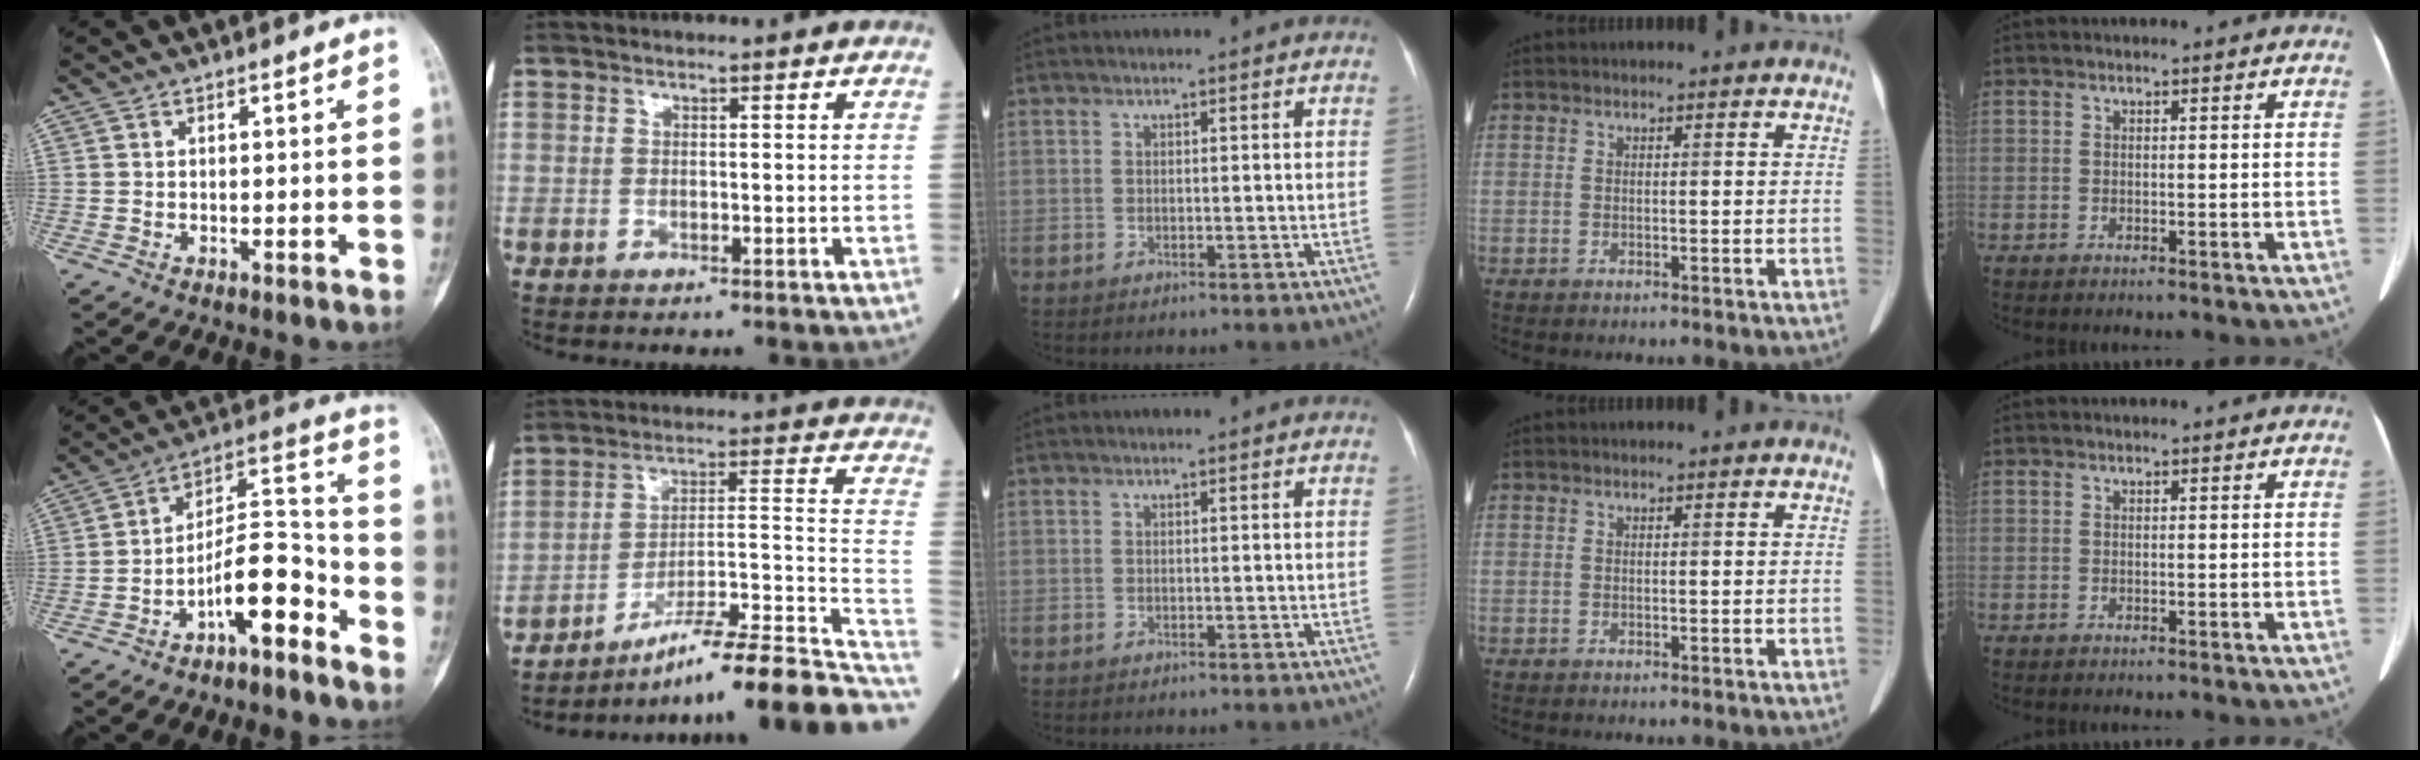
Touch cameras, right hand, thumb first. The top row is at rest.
{"thumb": {"total": 11.9, "force": [-6.7, 4.2, 8.9], "torque": [-0.144, 0.084, -0.113]}, "index": {"total": 21.1, "force": [-15.4, 0.8, 14.4], "torque": [-0.150, 0.019, -0.242]}}